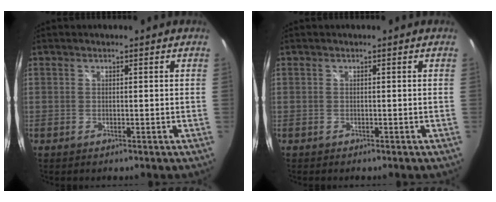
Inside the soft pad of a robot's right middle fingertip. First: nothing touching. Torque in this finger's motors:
{"motor_torque": [-0.64, -0.18, 0.12, -0.01]}